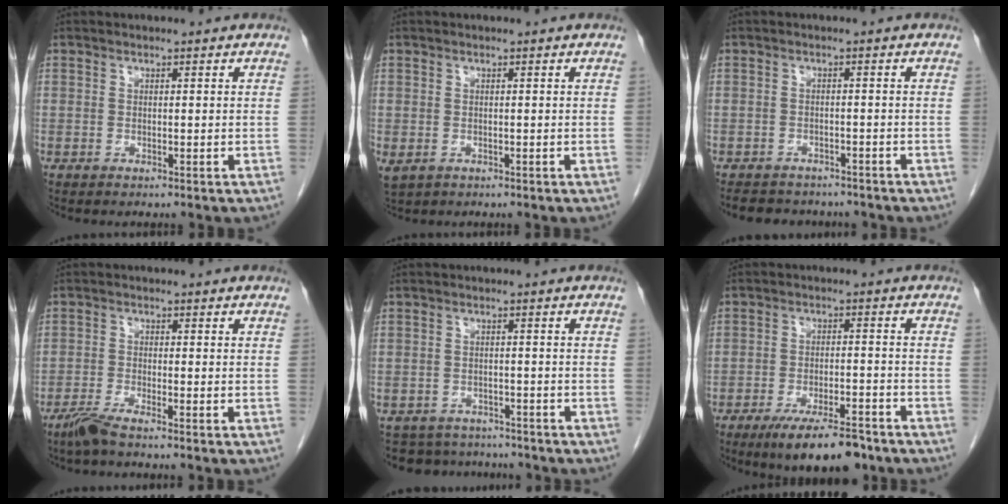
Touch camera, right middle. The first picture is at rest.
{"total": 2.7, "force": [-1.0, 1.9, 1.6], "torque": [-0.034, -0.008, -0.005]}
{"total": 9.0, "force": [-7.9, 3.6, 2.2], "torque": [-0.037, 0.004, -0.099]}
{"total": 3.1, "force": [-2.5, -0.1, 1.8], "torque": [-0.044, -0.007, -0.056]}
{"total": 7.5, "force": [-6.9, 3.0, 0.4], "torque": [-0.001, 0.017, -0.088]}
{"total": 10.3, "force": [-7.8, 2.4, 6.2], "torque": [-0.097, -0.014, -0.125]}